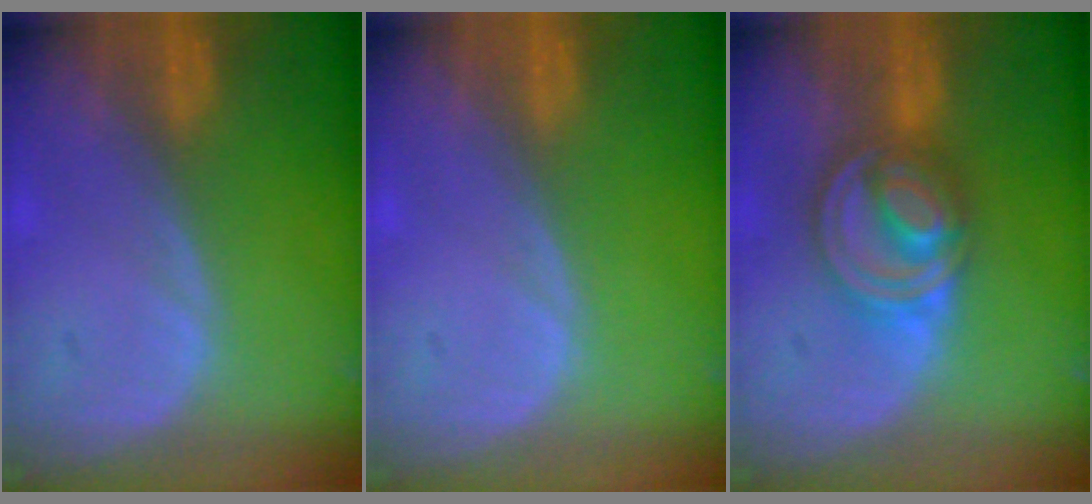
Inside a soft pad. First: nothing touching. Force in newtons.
{"total": 0.0}
{"total": 8.1, "press": 6.9, "slide": 4.2}